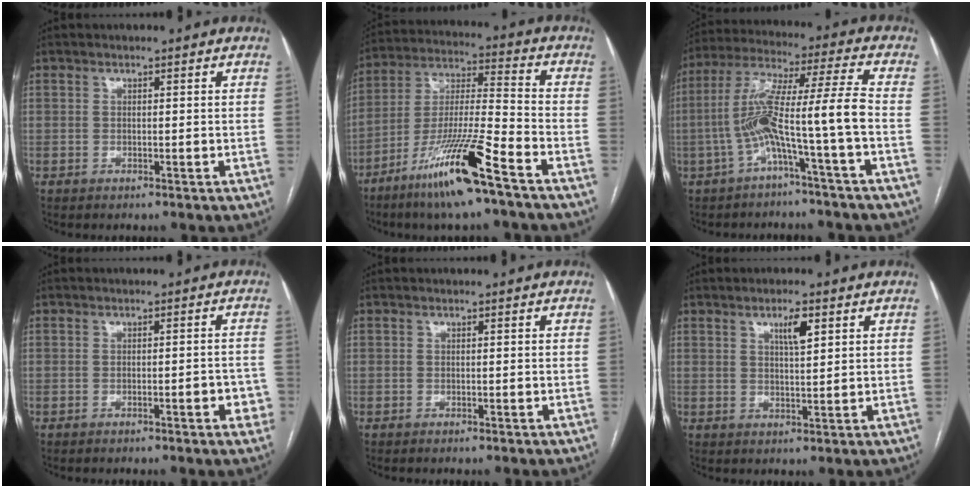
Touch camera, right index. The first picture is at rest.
{"total": 15.8, "force": [-9.5, 0.1, 12.7], "torque": [-0.255, -0.030, -0.176]}
{"total": 11.2, "force": [-3.4, -1.2, 10.6], "torque": [-0.207, 0.035, -0.064]}
{"total": 3.1, "force": [-1.3, 0.8, 2.7], "torque": [-0.023, 0.006, -0.013]}
{"total": 0.0}
{"total": 3.7, "force": [1.9, 0.7, 3.2], "torque": [-0.054, 0.000, 0.031]}